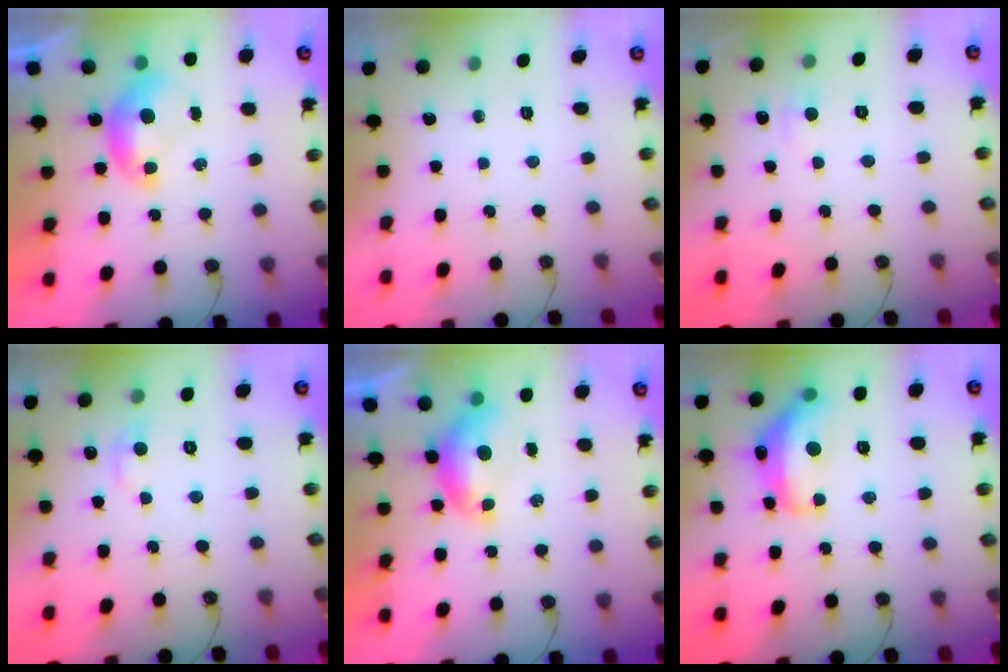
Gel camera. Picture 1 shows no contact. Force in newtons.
{"total": 0.0}
{"total": 2.7, "press": 2.7, "slide": 0.3}
{"total": 0.8, "press": 0.2, "slide": 0.8}
{"total": 0.0}
{"total": 10.2, "press": 10.1, "slide": 0.6}